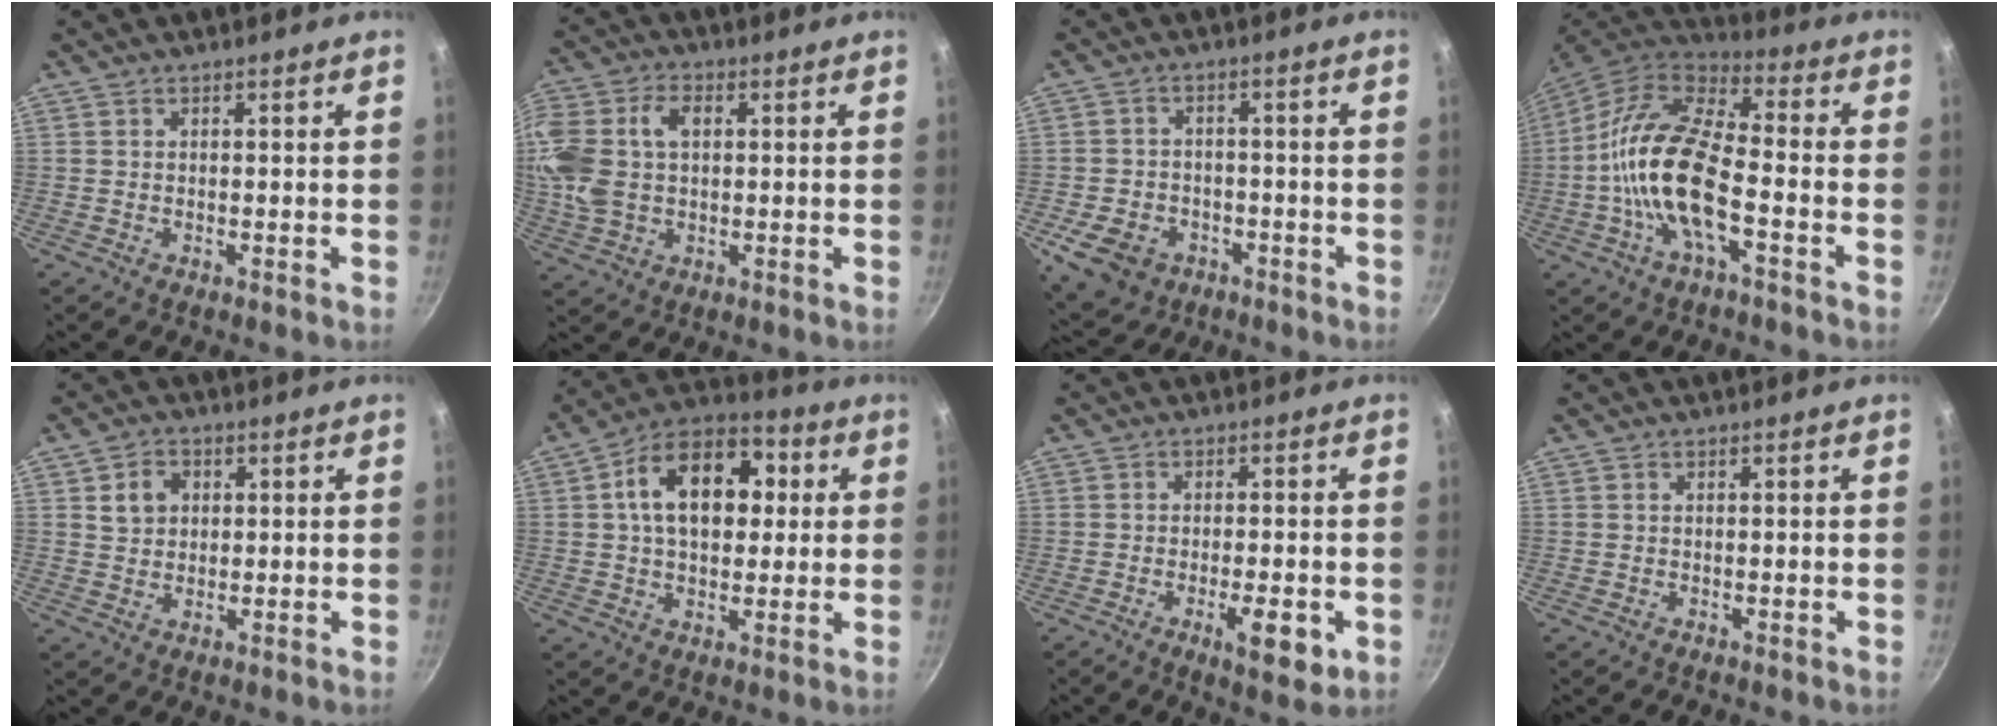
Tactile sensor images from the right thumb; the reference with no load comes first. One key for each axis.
{"total": 16.8, "fx": 1.9, "fy": 11.2, "fz": 12.3, "tx": -0.301, "ty": 0.017, "tz": 0.039}
{"total": 9.7, "fx": -4.3, "fy": 7.5, "fz": 4.3, "tx": -0.076, "ty": 0.022, "tz": -0.062}
{"total": 18.1, "fx": -4.0, "fy": 7.5, "fz": 16.0, "tx": -0.321, "ty": 0.038, "tz": -0.080}
{"total": 5.0, "fx": 1.5, "fy": 4.0, "fz": 2.5, "tx": -0.024, "ty": -0.002, "tz": 0.025}
{"total": 16.7, "fx": 3.2, "fy": 10.7, "fz": 12.5, "tx": -0.167, "ty": 0.020, "tz": 0.043}
{"total": 7.0, "fx": -2.5, "fy": 2.2, "fz": 6.2, "tx": -0.087, "ty": -0.006, "tz": -0.034}
{"total": 0.0}